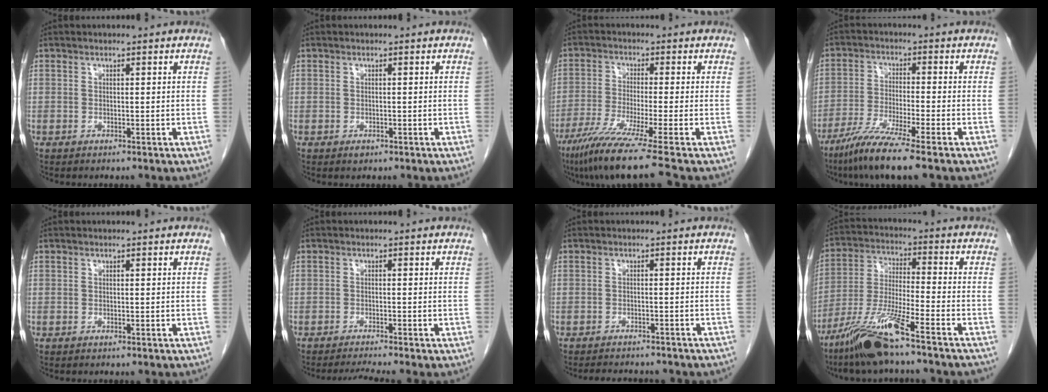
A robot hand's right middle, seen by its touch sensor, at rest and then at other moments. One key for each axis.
{"total": 0.7, "fx": -0.4, "fy": 0.4, "fz": 0.4, "tx": -0.007, "ty": 0.000, "tz": -0.004}
{"total": 10.7, "fx": -7.7, "fy": -2.1, "fz": 7.1, "tx": -0.118, "ty": -0.040, "tz": -0.130}
{"total": 9.0, "fx": -6.5, "fy": -0.6, "fz": 6.2, "tx": -0.119, "ty": -0.031, "tz": -0.119}
{"total": 0.0}
{"total": 2.9, "fx": -2.5, "fy": -1.3, "fz": 0.8, "tx": -0.021, "ty": -0.016, "tz": -0.045}
{"total": 8.2, "fx": -7.3, "fy": 2.1, "fz": 3.0, "tx": -0.042, "ty": 0.000, "tz": -0.085}
{"total": 12.8, "fx": -9.1, "fy": -0.1, "fz": 8.9, "tx": -0.183, "ty": -0.028, "tz": -0.171}